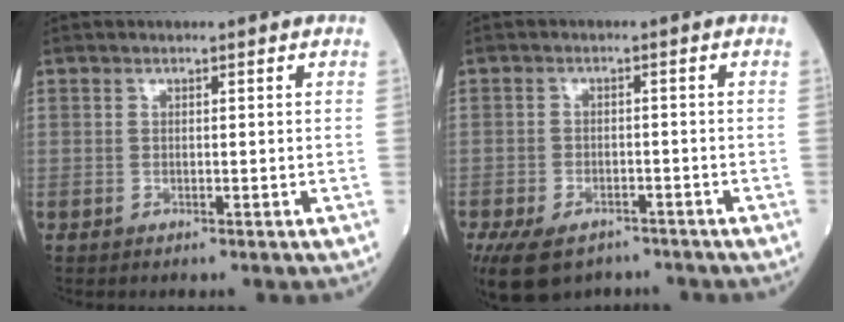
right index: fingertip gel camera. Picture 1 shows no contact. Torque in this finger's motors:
{"motor_torque": [0.87, -0.80, 0.18, 0.11]}